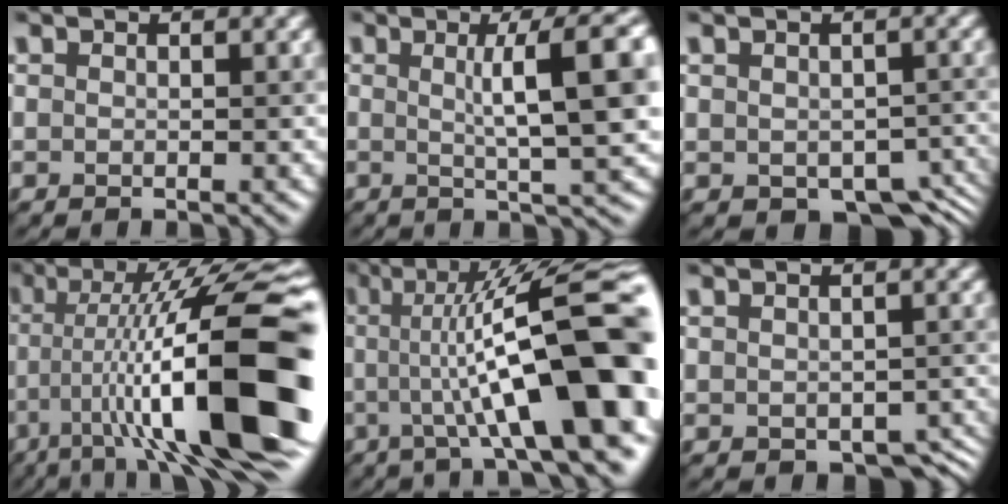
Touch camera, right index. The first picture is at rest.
{"total": 8.8, "force": [1.4, 1.4, 8.6], "torque": [-0.095, 0.016, 0.027]}
{"total": 6.1, "force": [-3.0, 3.4, 4.0], "torque": [-0.051, -0.027, -0.021]}
{"total": 16.3, "force": [-3.7, 4.2, 15.3], "torque": [-0.217, 0.030, -0.052]}
{"total": 14.8, "force": [-0.8, 3.3, 14.4], "torque": [-0.177, 0.031, -0.010]}
{"total": 4.2, "force": [-2.3, 2.4, 2.5], "torque": [-0.027, -0.023, -0.006]}